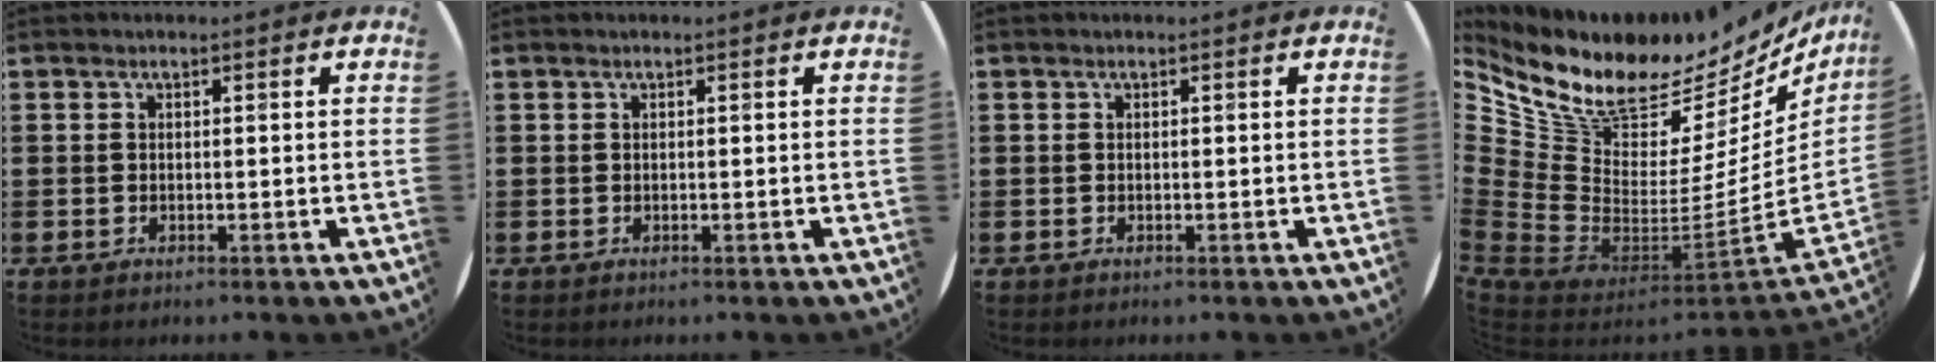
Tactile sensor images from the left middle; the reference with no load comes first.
{"total": 0.0}
{"total": 0.0}
{"total": 10.8, "force": [9.1, 4.7, 3.4], "torque": [-0.126, -0.095, 0.161]}